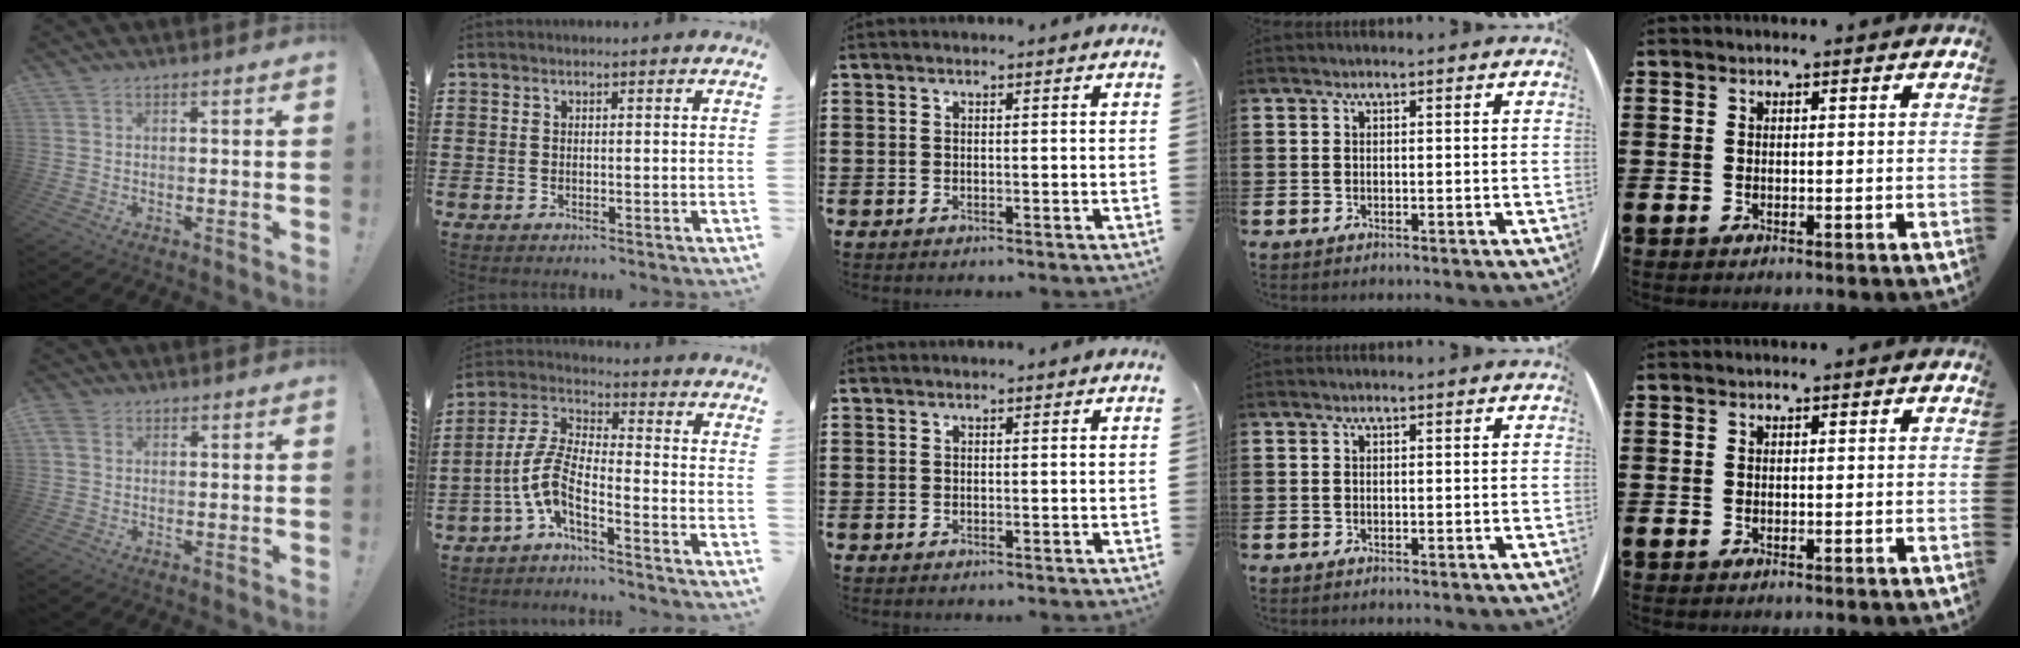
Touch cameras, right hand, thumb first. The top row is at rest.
{"thumb": {"total": 3.2, "force": [1.1, 2.3, 1.8], "torque": [-0.035, 0.006, 0.025]}, "index": {"total": 6.7, "force": [-3.6, 1.6, 5.4], "torque": [-0.149, -0.022, -0.079]}}